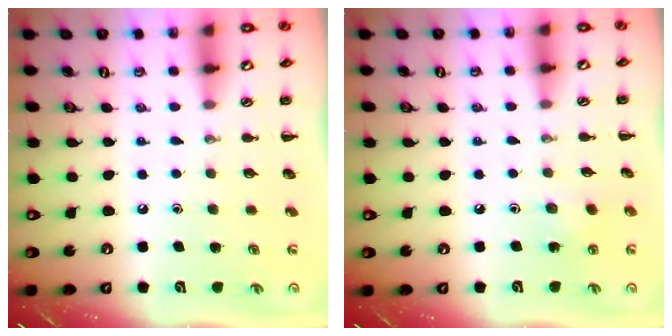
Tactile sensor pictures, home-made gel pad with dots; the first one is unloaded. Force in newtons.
{"total": 3.1, "press": 2.9, "slide": 1.0}